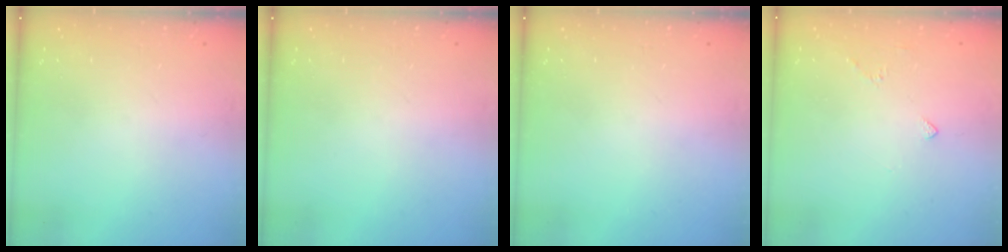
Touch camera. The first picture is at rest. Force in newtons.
{"total": 0.0}
{"total": 0.0}
{"total": 2.0, "press": 2.0, "slide": 0.6}